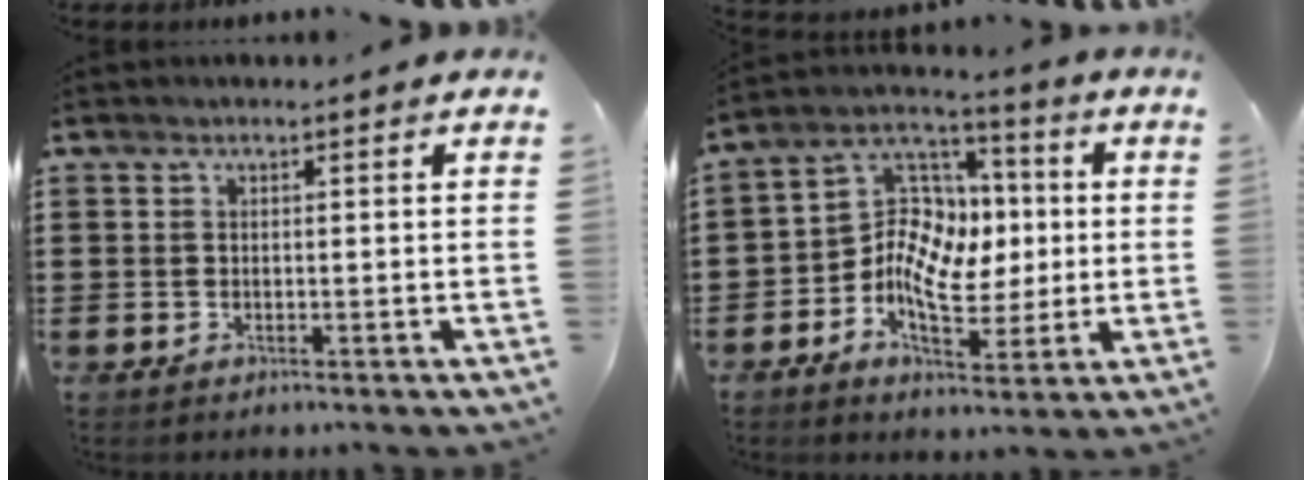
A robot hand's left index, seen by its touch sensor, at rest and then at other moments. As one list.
[{"total": 8.8, "force": [-1.1, 6.7, 5.6], "torque": [-0.139, 0.012, -0.025]}]